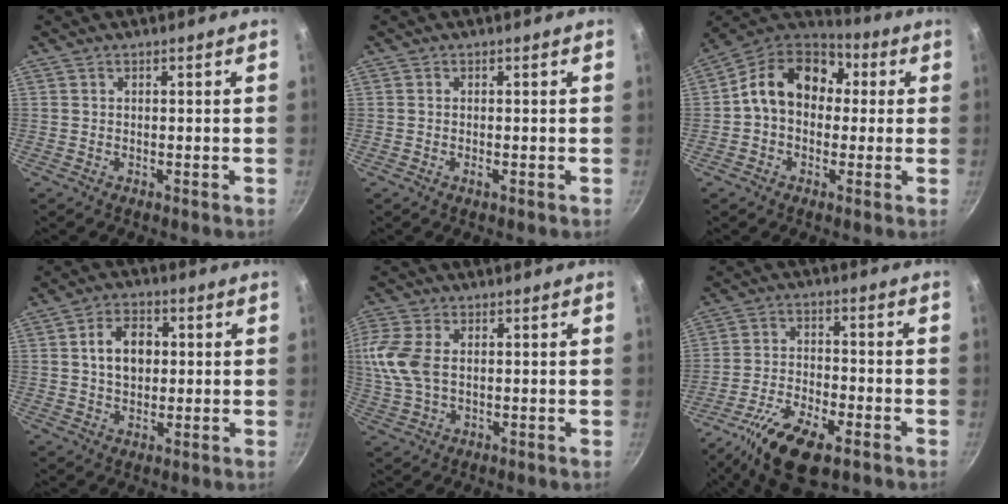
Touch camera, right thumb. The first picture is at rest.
{"total": 0.8, "force": [-0.3, 0.3, 0.7], "torque": [-0.013, 0.001, -0.005]}
{"total": 15.0, "force": [2.1, 11.5, 9.4], "torque": [-0.119, 0.034, 0.014]}
{"total": 8.0, "force": [1.1, 5.8, 5.5], "torque": [-0.069, 0.011, 0.015]}
{"total": 9.5, "force": [1.1, 6.0, 7.3], "torque": [-0.161, 0.007, 0.020]}
{"total": 13.8, "force": [-7.9, 5.7, 9.8], "torque": [-0.175, 0.028, -0.145]}